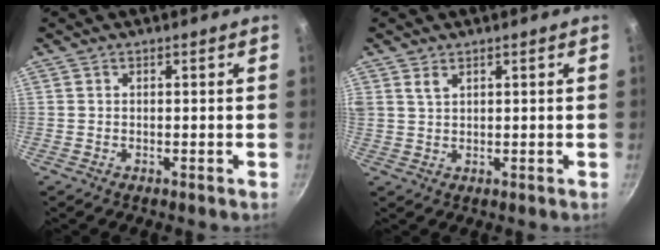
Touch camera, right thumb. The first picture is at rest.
{"total": 2.2, "force": [1.4, 1.2, 1.3], "torque": [-0.022, -0.004, 0.028]}